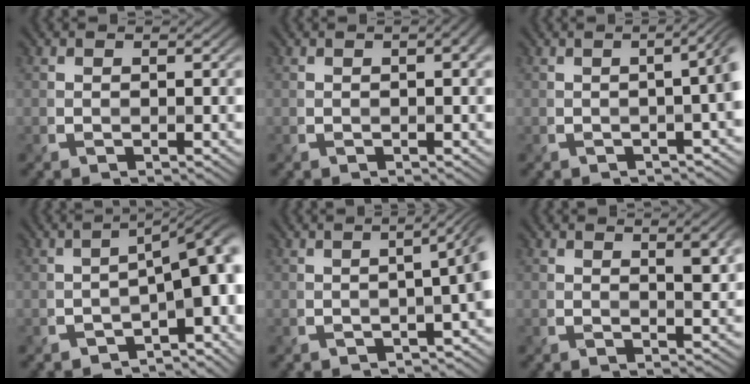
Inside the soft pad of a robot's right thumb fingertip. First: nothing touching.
{"total": 2.0, "force": [0.4, 0.5, 1.9], "torque": [-0.026, 0.006, 0.003]}
{"total": 4.5, "force": [-0.6, 1.5, 4.2], "torque": [-0.028, 0.006, -0.007]}
{"total": 10.7, "force": [-4.9, 4.2, 8.6], "torque": [-0.089, -0.017, -0.057]}
{"total": 5.8, "force": [-1.7, 1.9, 5.2], "torque": [-0.040, 0.003, -0.022]}
{"total": 3.8, "force": [1.6, 1.1, 3.2], "torque": [-0.046, 0.003, 0.028]}